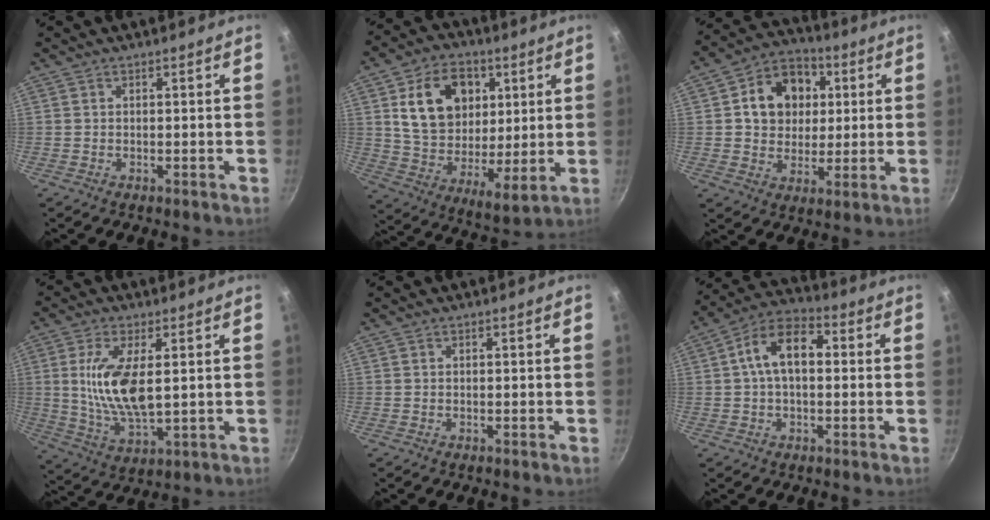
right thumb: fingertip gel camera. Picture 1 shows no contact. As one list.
[{"total": 19.6, "force": [6.4, 13.4, 12.8], "torque": [-0.182, -0.024, 0.108]}, {"total": 14.0, "force": [3.0, 11.3, 7.6], "torque": [-0.090, 0.007, 0.040]}, {"total": 12.5, "force": [1.8, 5.2, 11.1], "torque": [-0.215, -0.013, 0.041]}, {"total": 0.0}, {"total": 11.0, "force": [1.3, 6.6, 8.8], "torque": [-0.131, 0.034, 0.006]}]